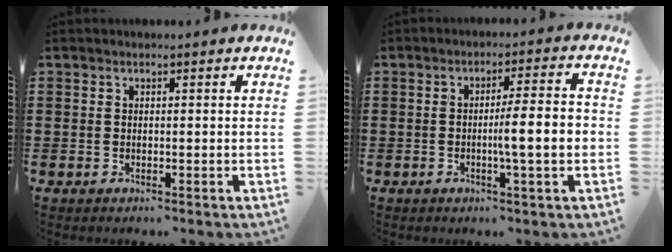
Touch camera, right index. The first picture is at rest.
{"total": 6.7, "force": [-1.0, 0.4, 6.6], "torque": [-0.104, -0.005, -0.022]}